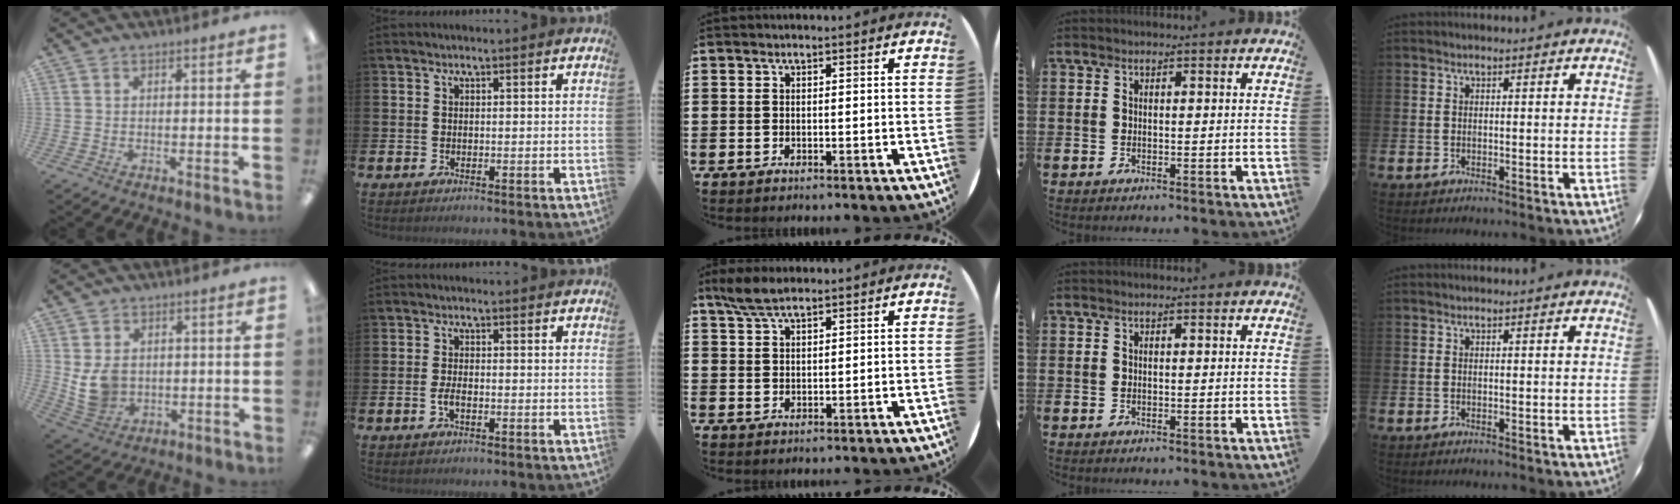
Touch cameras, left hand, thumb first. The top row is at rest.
{"thumb": {"total": 7.1, "force": [0.8, 6.0, 3.7], "torque": [-0.080, 0.005, 0.018]}, "index": {"total": 1.9, "force": [-0.6, 0.8, 1.6], "torque": [-0.038, 0.004, -0.011]}, "middle": {"total": 4.4, "force": [3.5, 1.2, 2.4], "torque": [-0.053, 0.004, 0.064]}}